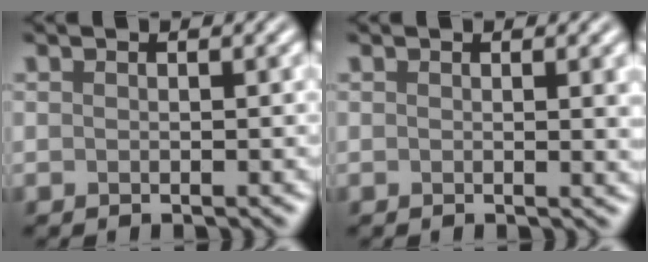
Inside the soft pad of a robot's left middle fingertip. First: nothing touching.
{"total": 1.9, "force": [0.4, 0.6, 1.8], "torque": [-0.013, 0.001, 0.002]}